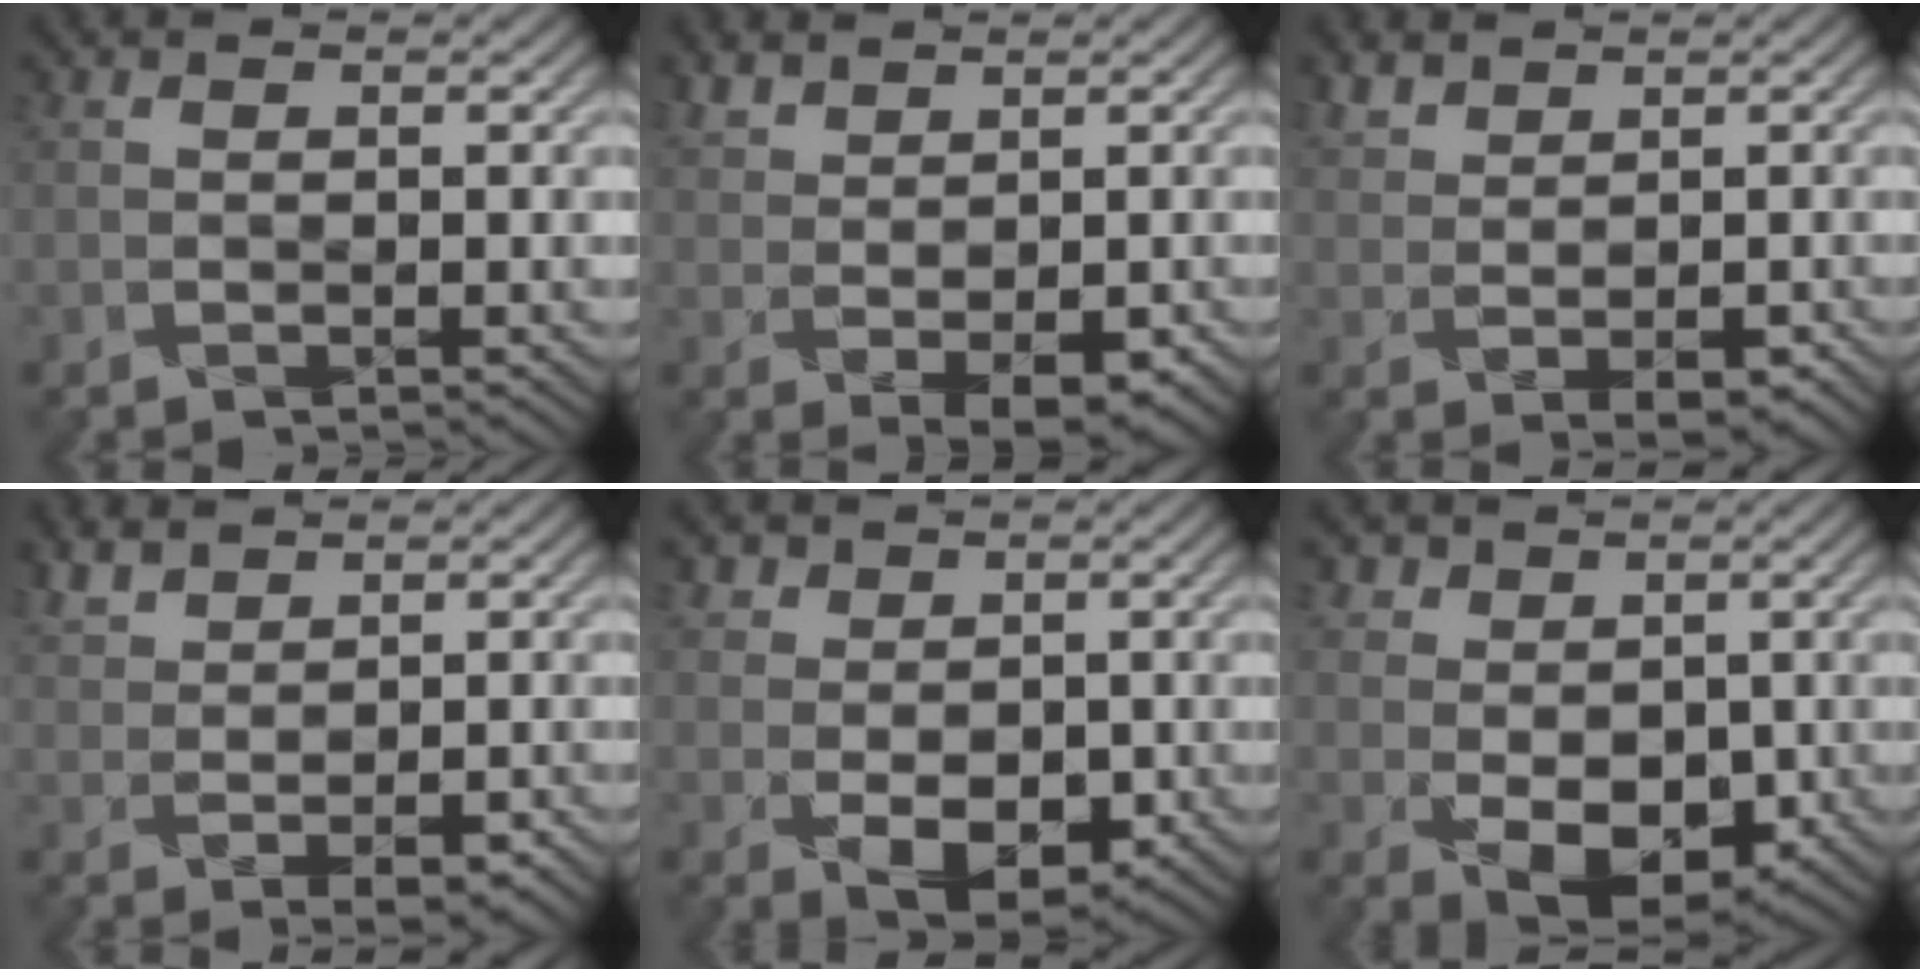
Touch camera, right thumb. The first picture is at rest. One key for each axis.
{"total": 3.6, "fx": 1.4, "fy": 2.1, "fz": 2.6, "tx": -0.056, "ty": -0.001, "tz": 0.036}
{"total": 3.1, "fx": 1.7, "fy": 1.9, "fz": 1.6, "tx": -0.036, "ty": 0.003, "tz": 0.039}
{"total": 3.3, "fx": 1.9, "fy": 1.8, "fz": 2.0, "tx": -0.046, "ty": 0.005, "tz": 0.043}
{"total": 5.3, "fx": 0.5, "fy": 4.2, "fz": 3.1, "tx": -0.064, "ty": -0.008, "tz": 0.011}
{"total": 6.8, "fx": 0.7, "fy": 5.4, "fz": 4.0, "tx": -0.084, "ty": -0.013, "tz": 0.016}